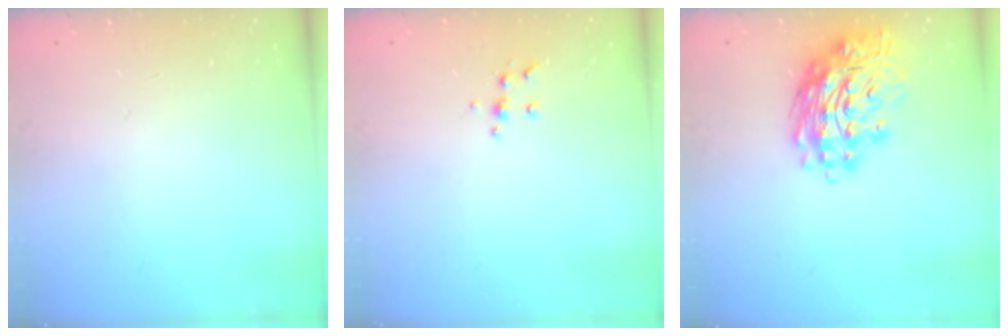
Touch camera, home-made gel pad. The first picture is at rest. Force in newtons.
{"total": 5.2, "press": 5.0, "slide": 1.1}
{"total": 16.8, "press": 16.7, "slide": 1.9}